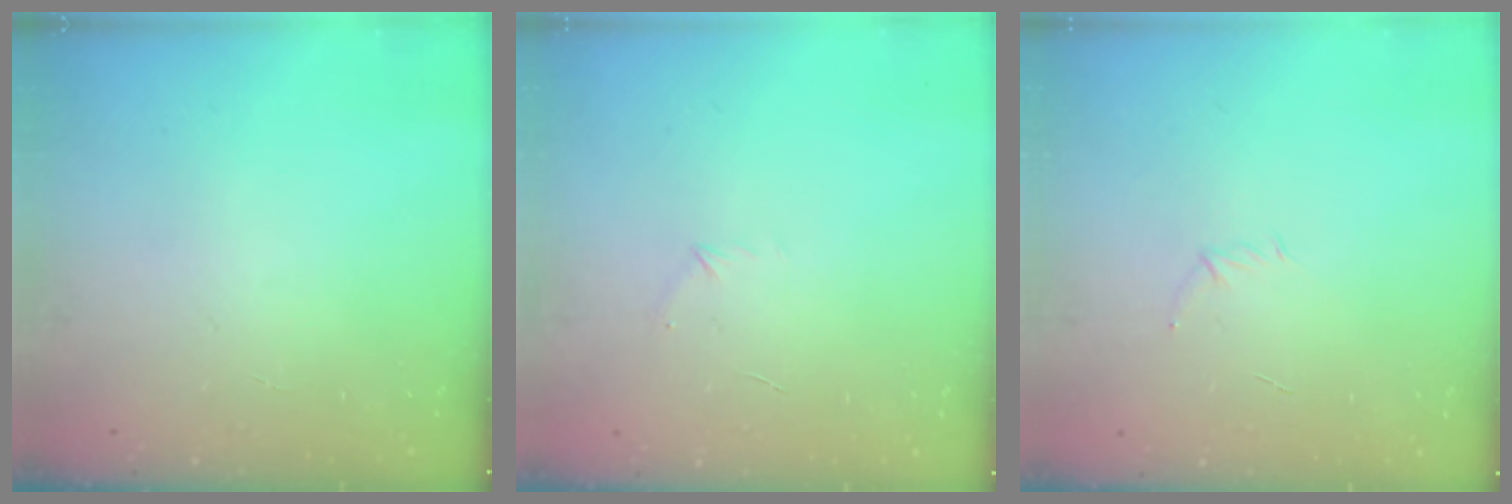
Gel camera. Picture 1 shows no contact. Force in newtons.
{"total": 4.0, "press": 3.9, "slide": 1.2}
{"total": 3.2, "press": 3.1, "slide": 0.7}